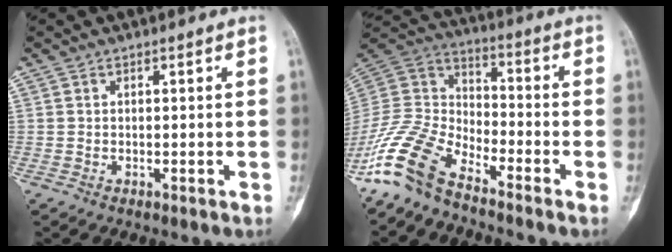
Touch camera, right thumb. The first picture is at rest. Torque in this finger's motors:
{"motor_torque": [0.43, 0.32, 1.45, -1.32, 0.16]}